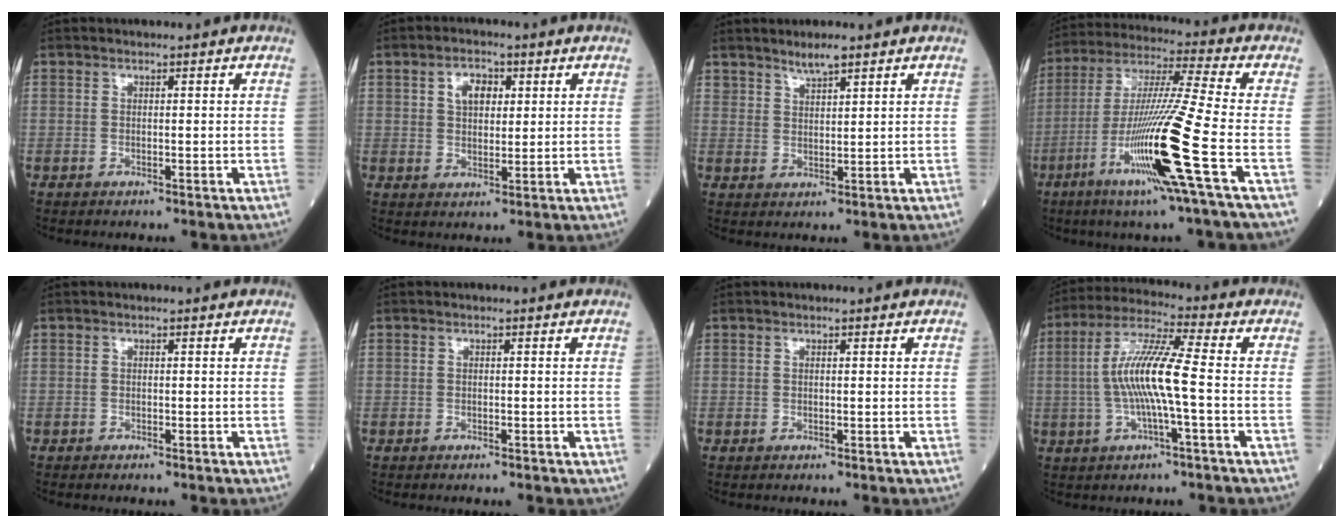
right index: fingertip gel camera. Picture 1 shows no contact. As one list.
[{"total": 4.5, "force": [1.7, 2.7, 3.2], "torque": [-0.058, 0.009, 0.030]}, {"total": 3.2, "force": [2.7, 0.6, 1.6], "torque": [-0.033, 0.001, 0.052]}, {"total": 17.1, "force": [-6.2, -2.0, 15.8], "torque": [-0.320, -0.028, -0.122]}, {"total": 0.0}, {"total": 0.6, "force": [-0.5, 0.2, 0.2], "torque": [-0.008, -0.001, -0.006]}, {"total": 0.0}, {"total": 10.3, "force": [-1.0, 0.3, 10.2], "torque": [-0.205, 0.010, -0.027]}]